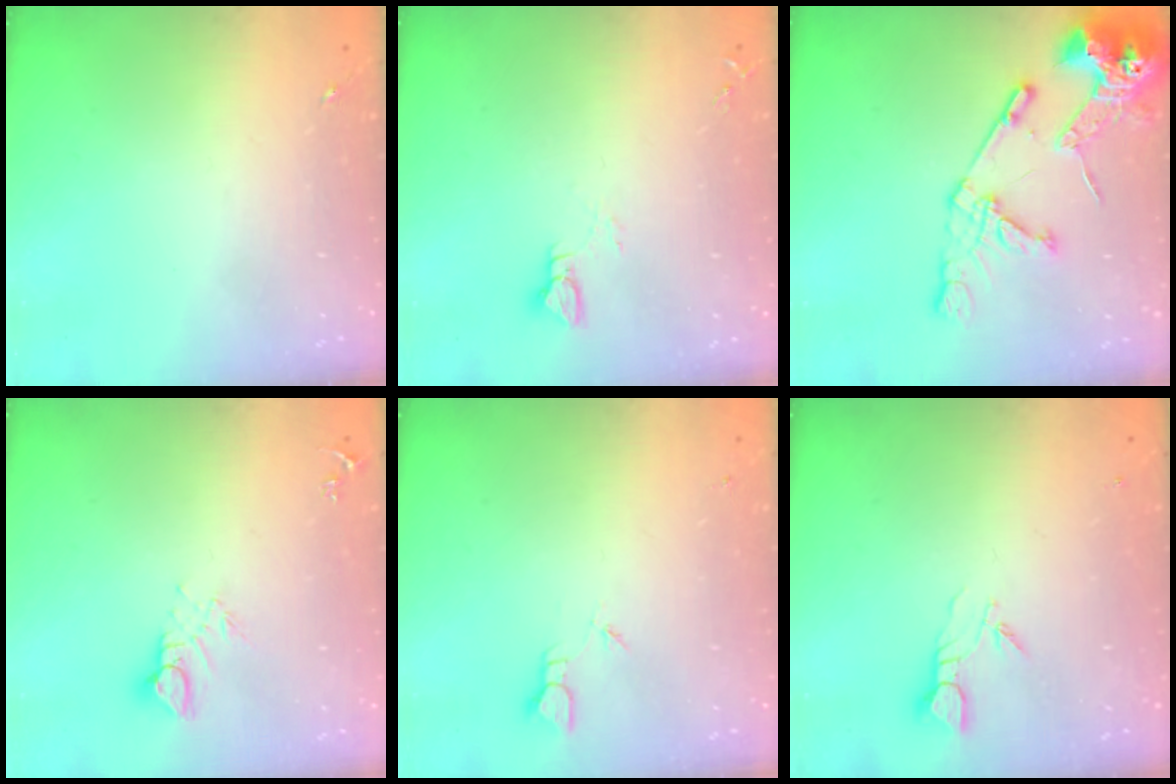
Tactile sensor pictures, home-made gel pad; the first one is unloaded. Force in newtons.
{"total": 3.0, "press": 3.0, "slide": 0.3}
{"total": 17.1, "press": 17.0, "slide": 2.1}
{"total": 5.2, "press": 5.2, "slide": 0.4}
{"total": 1.8, "press": 1.8, "slide": 0.0}
{"total": 3.8, "press": 3.8, "slide": 0.3}